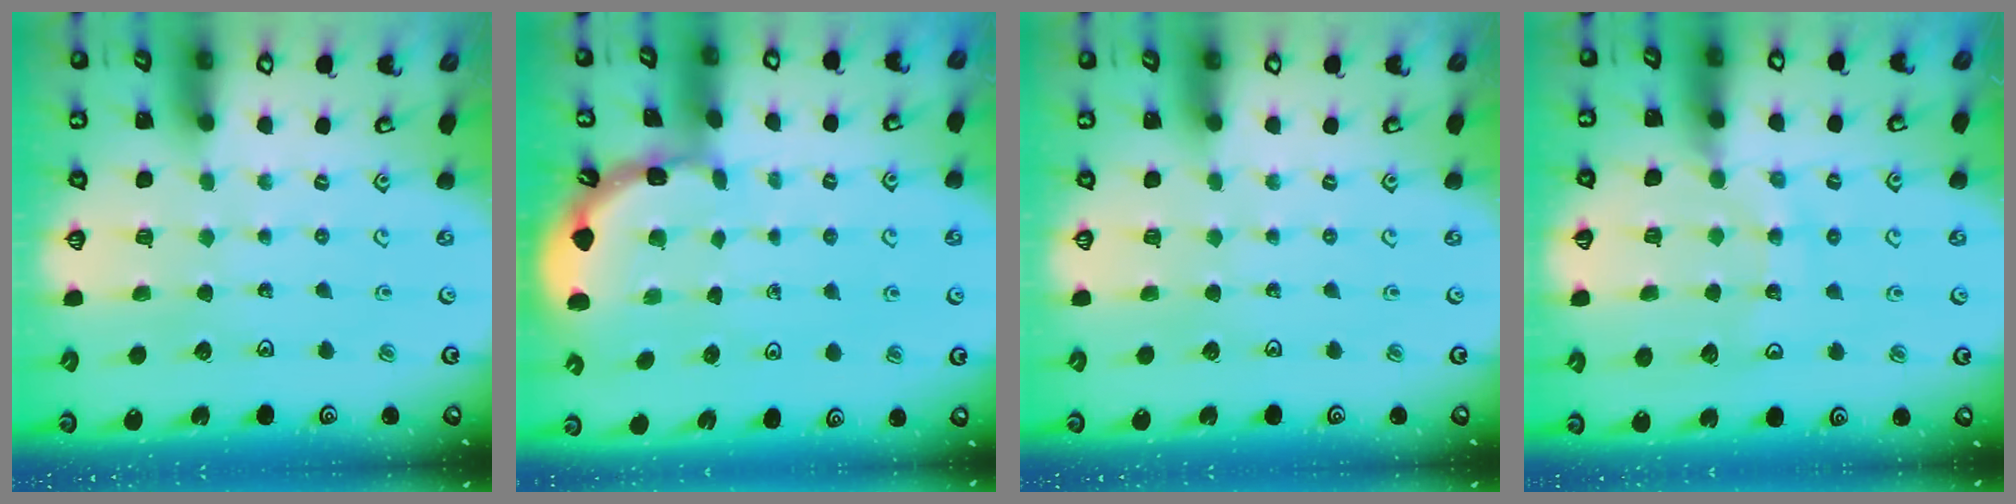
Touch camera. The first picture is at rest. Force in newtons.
{"total": 1.7, "press": 1.6, "slide": 0.1}
{"total": 0.0}
{"total": 11.7, "press": 11.6, "slide": 1.4}